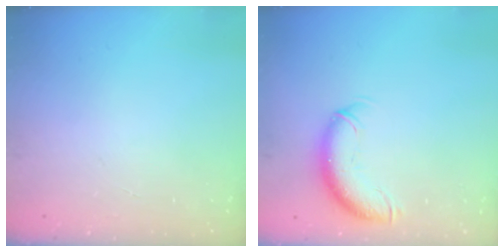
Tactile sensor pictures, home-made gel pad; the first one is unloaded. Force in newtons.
{"total": 10.9, "press": 10.7, "slide": 2.1}